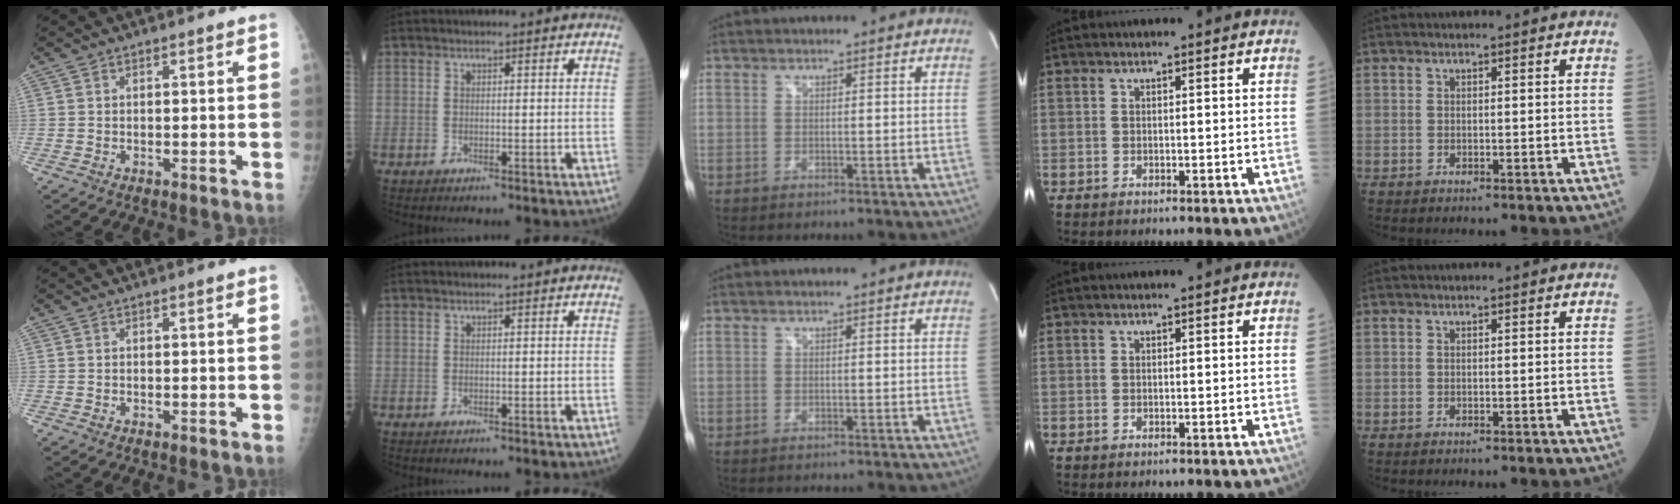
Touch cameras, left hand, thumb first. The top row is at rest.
{}